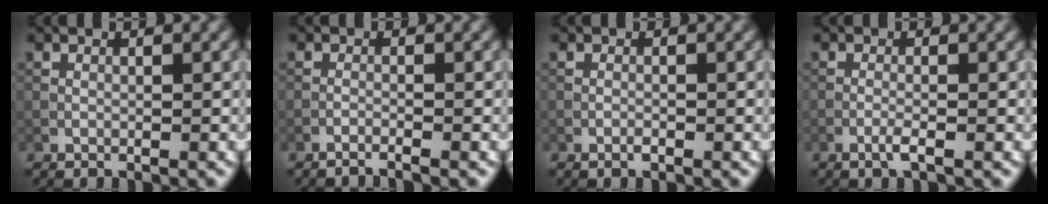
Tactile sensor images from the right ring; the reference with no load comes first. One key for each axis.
{"total": 1.3, "fx": -1.2, "fy": 0.0, "fz": 0.6, "tx": -0.013, "ty": 0.005, "tz": -0.031}
{"total": 0.5, "fx": -0.3, "fy": 0.1, "fz": 0.4, "tx": -0.008, "ty": 0.001, "tz": -0.008}
{"total": 1.3, "fx": -0.7, "fy": 0.1, "fz": 1.1, "tx": -0.021, "ty": 0.002, "tz": -0.018}